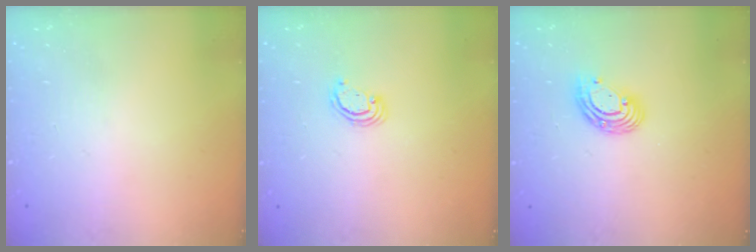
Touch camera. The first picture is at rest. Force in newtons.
{"total": 2.6, "press": 2.5, "slide": 0.3}
{"total": 8.4, "press": 8.3, "slide": 1.1}